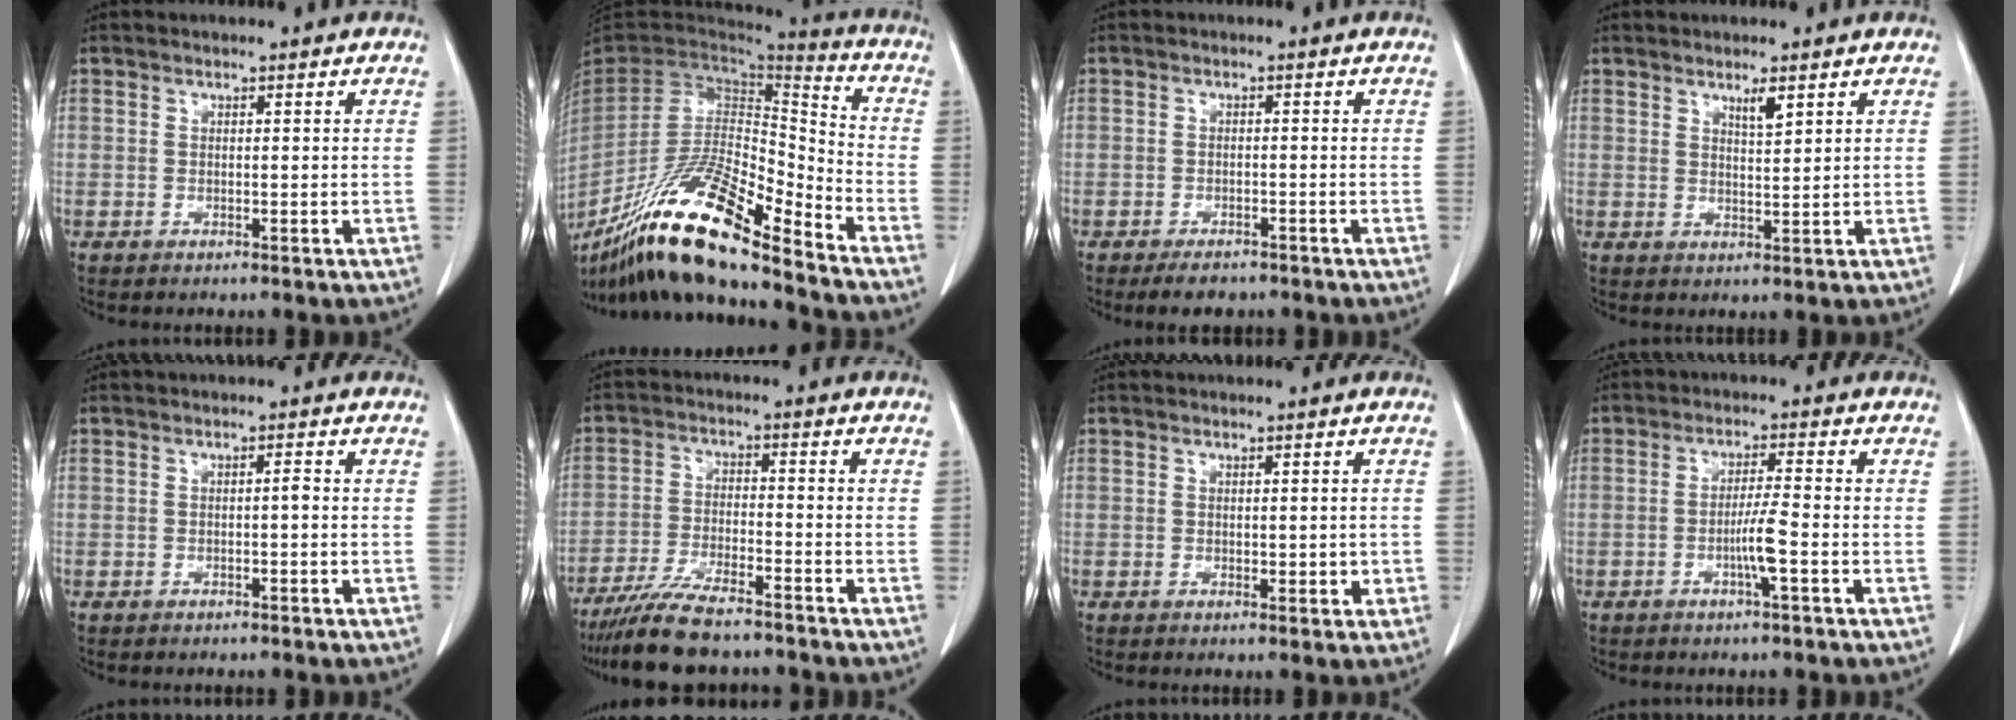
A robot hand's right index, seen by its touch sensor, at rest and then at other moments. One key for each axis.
{"total": 22.7, "fx": -16.9, "fy": 2.4, "fz": 15.0, "tx": -0.293, "ty": -0.030, "tz": -0.316}
{"total": 3.4, "fx": -2.6, "fy": 1.8, "fz": 1.2, "tx": -0.019, "ty": 0.001, "tz": -0.035}
{"total": 2.4, "fx": 1.6, "fy": 0.3, "fz": 1.8, "tx": -0.033, "ty": -0.005, "tz": 0.030}
{"total": 0.5, "fx": -0.1, "fy": 0.0, "fz": 0.5, "tx": -0.007, "ty": 0.002, "tz": -0.003}
{"total": 10.2, "fx": -8.8, "fy": 1.5, "fz": 5.0, "tx": -0.087, "ty": -0.026, "tz": -0.149}
{"total": 1.9, "fx": 0.0, "fy": 1.1, "fz": 1.6, "tx": -0.018, "ty": -0.001, "tz": 0.006}
{"total": 4.2, "fx": -1.5, "fy": -0.4, "fz": 4.0, "tx": -0.074, "ty": -0.004, "tz": -0.028}